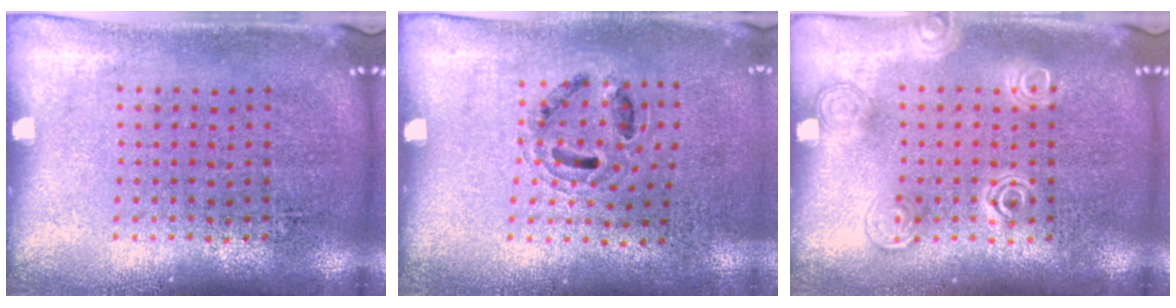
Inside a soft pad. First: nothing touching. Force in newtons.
{"total": 0.9, "press": 0.8, "slide": 0.4}
{"total": 2.1, "press": 2.0, "slide": 0.3}